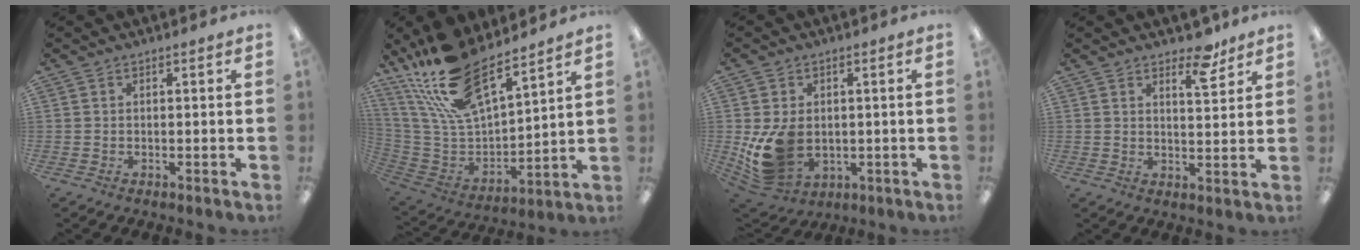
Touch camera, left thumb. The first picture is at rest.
{"total": 21.5, "force": [16.6, 7.7, 11.2], "torque": [-0.242, -0.102, 0.298]}
{"total": 12.0, "force": [-1.0, 9.2, 7.7], "torque": [-0.160, -0.005, -0.014]}
{"total": 7.2, "force": [5.4, 2.7, 4.0], "torque": [-0.036, -0.035, 0.086]}